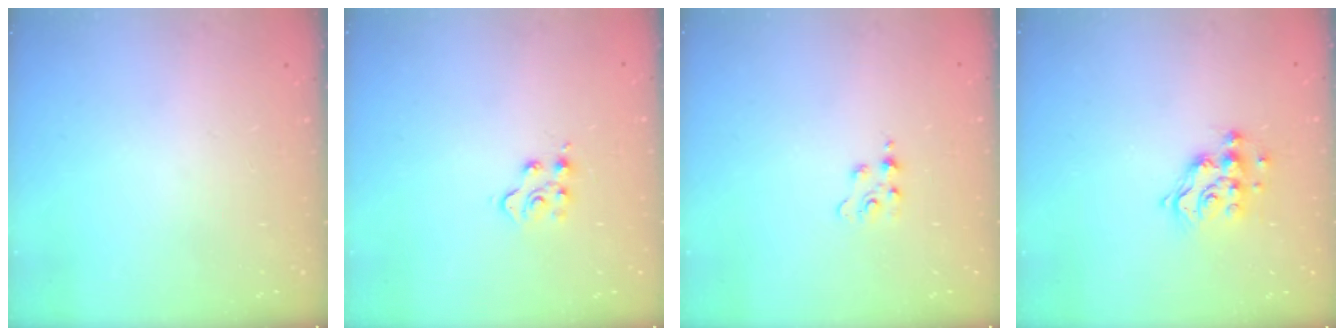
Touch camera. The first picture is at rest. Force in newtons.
{"total": 5.2, "press": 5.2, "slide": 0.2}
{"total": 2.3, "press": 2.3, "slide": 0.5}
{"total": 11.4, "press": 11.4, "slide": 0.6}